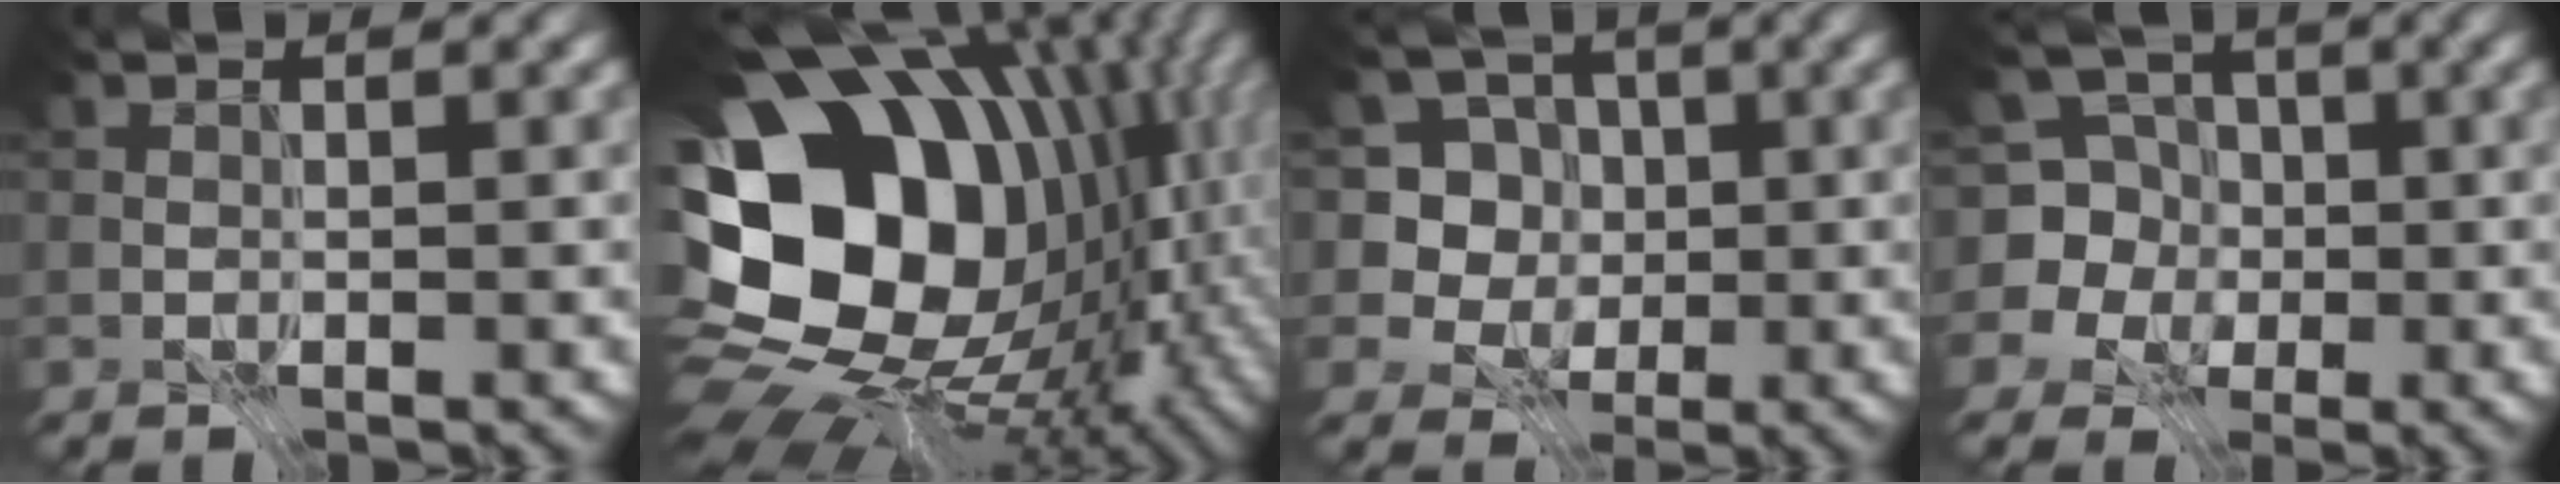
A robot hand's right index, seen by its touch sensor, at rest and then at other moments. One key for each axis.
{"total": 19.3, "fx": -0.6, "fy": 15.0, "fz": 12.2, "tx": -0.232, "ty": -0.011, "tz": 0.017}
{"total": 6.3, "fx": -0.6, "fy": 5.8, "fz": 2.4, "tx": -0.042, "ty": 0.017, "tz": -0.045}
{"total": 7.0, "fx": -0.4, "fy": 6.5, "fz": 2.4, "tx": -0.050, "ty": 0.034, "tz": -0.055}